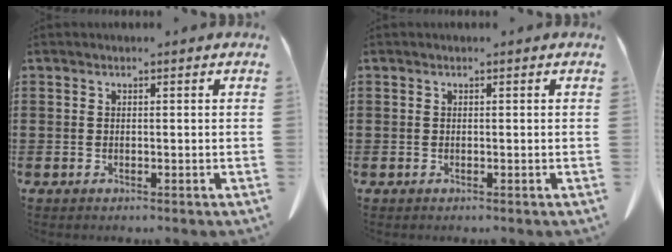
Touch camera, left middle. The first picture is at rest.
{"total": 0.0}